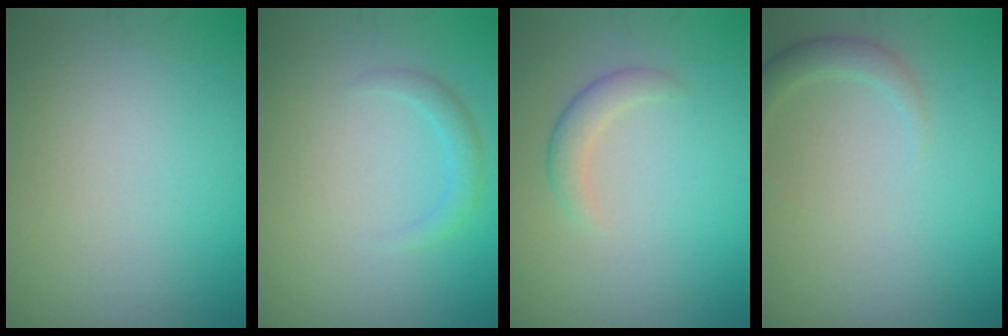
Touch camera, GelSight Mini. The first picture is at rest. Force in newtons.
{"total": 1.5, "press": 1.5, "slide": 0.1}
{"total": 1.8, "press": 1.8, "slide": 0.1}
{"total": 1.9, "press": 1.9, "slide": 0.1}